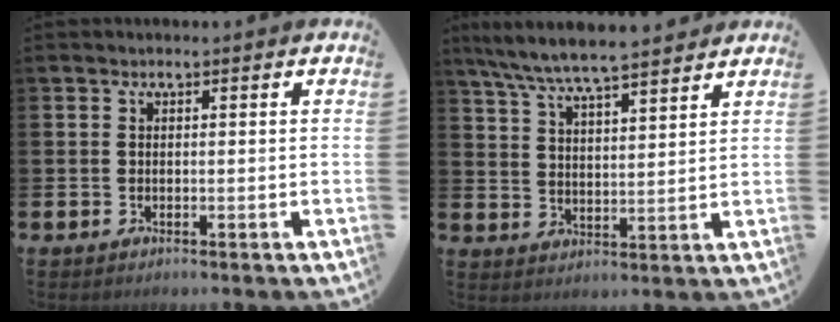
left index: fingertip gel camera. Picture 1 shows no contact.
{"total": 7.2, "force": [6.8, 0.3, 2.2], "torque": [-0.063, -0.035, 0.122]}